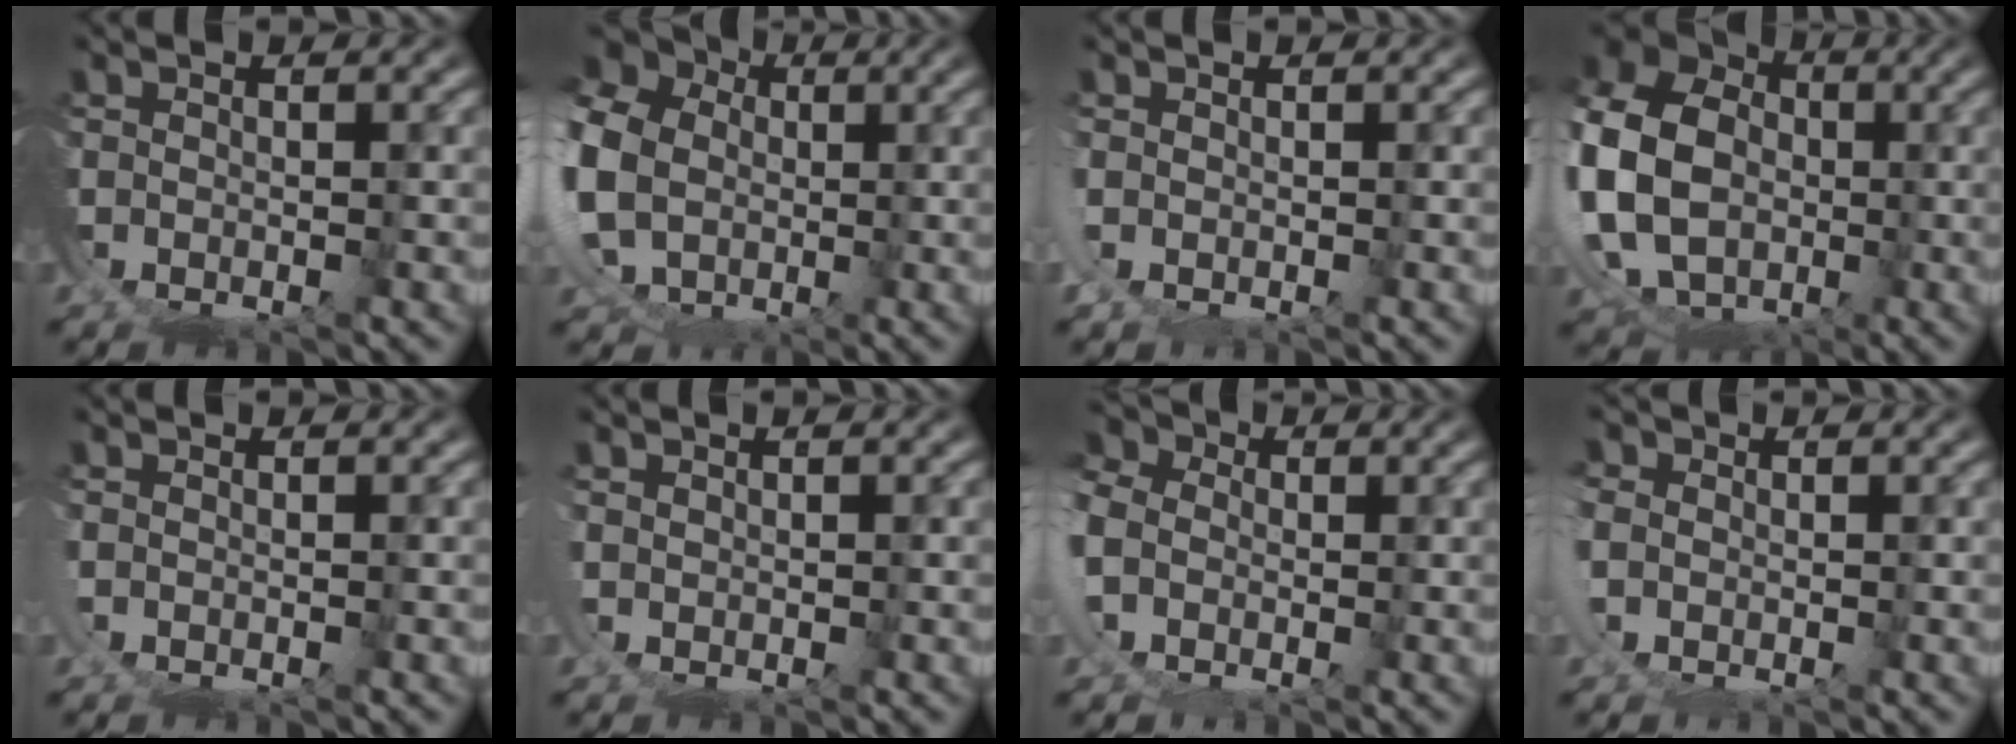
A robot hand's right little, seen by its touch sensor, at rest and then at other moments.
{"total": 10.4, "force": [3.9, 8.6, 4.2], "torque": [-0.102, 0.007, 0.048]}
{"total": 1.1, "force": [1.0, -0.6, -0.3], "torque": [-0.003, 0.005, 0.012]}
{"total": 12.2, "force": [2.6, 10.3, 6.1], "torque": [-0.153, -0.024, 0.046]}
{"total": 0.5, "force": [0.4, -0.1, -0.3], "torque": [0.005, 0.001, 0.005]}
{"total": 1.9, "force": [1.2, -0.8, -1.2], "torque": [0.021, 0.004, 0.019]}
{"total": 4.8, "force": [2.4, 3.9, 1.6], "torque": [-0.034, 0.018, 0.018]}
{"total": 1.7, "force": [1.4, -0.1, -1.0], "torque": [0.005, 0.008, 0.016]}